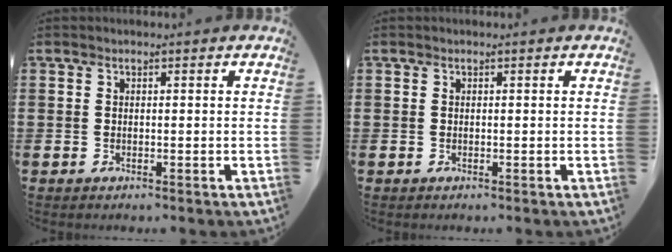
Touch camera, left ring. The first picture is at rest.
{"total": 0.0}